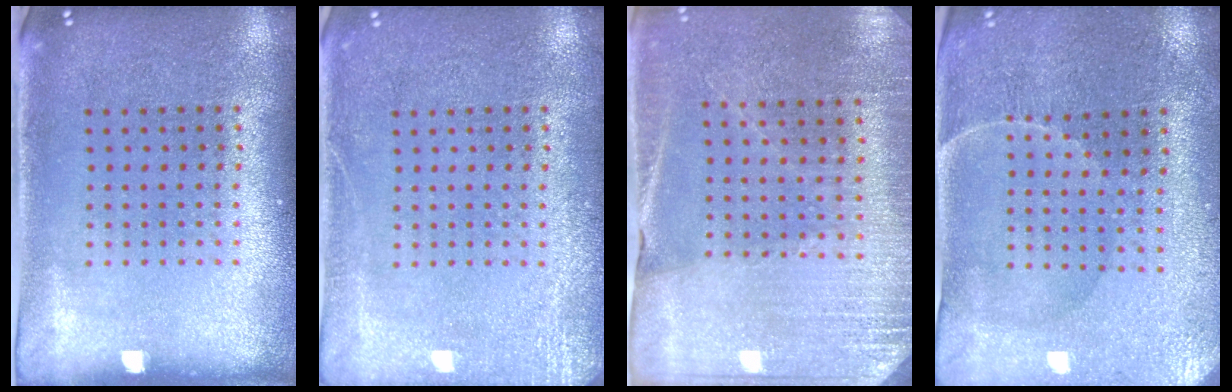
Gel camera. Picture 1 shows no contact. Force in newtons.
{"total": 2.8, "press": 2.7, "slide": 0.4}
{"total": 2.7, "press": 2.6, "slide": 0.3}
{"total": 0.7, "press": 0.6, "slide": 0.4}